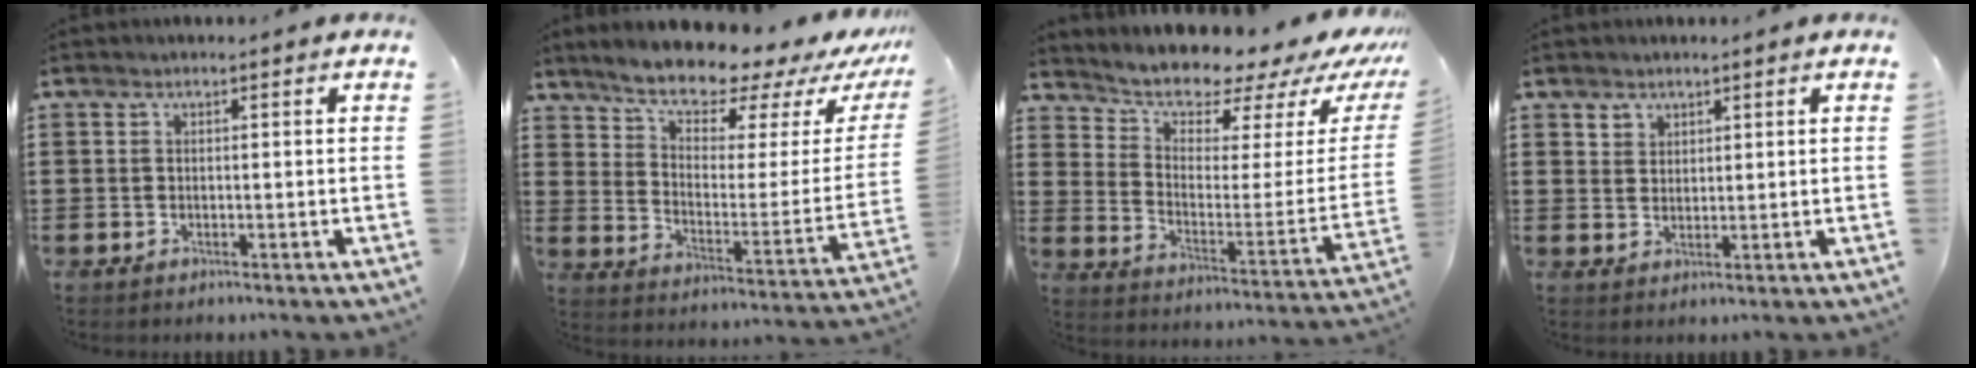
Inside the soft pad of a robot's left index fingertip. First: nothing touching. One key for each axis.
{"total": 9.2, "fx": 8.4, "fy": 2.0, "fz": 3.1, "tx": -0.079, "ty": -0.065, "tz": 0.140}
{"total": 6.2, "fx": 5.8, "fy": 2.0, "fz": 0.6, "tx": -0.036, "ty": -0.063, "tz": 0.094}
{"total": 2.1, "fx": 1.6, "fy": 1.4, "fz": 0.0, "tx": -0.004, "ty": 0.006, "tz": 0.031}